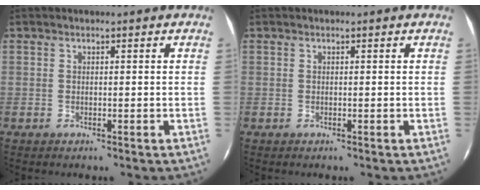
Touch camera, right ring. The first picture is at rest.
{"total": 0.0}